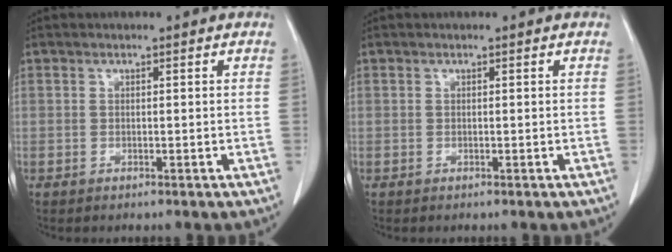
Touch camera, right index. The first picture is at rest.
{"total": 0.0}